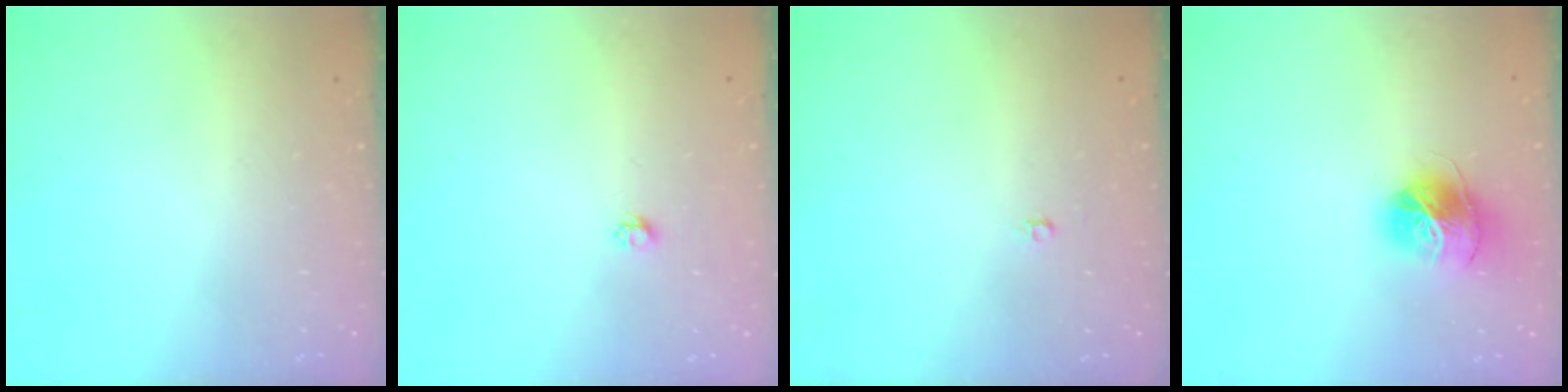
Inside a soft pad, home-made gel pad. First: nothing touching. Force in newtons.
{"total": 2.7, "press": 2.7, "slide": 0.4}
{"total": 2.2, "press": 2.2, "slide": 0.2}
{"total": 14.8, "press": 14.7, "slide": 1.6}